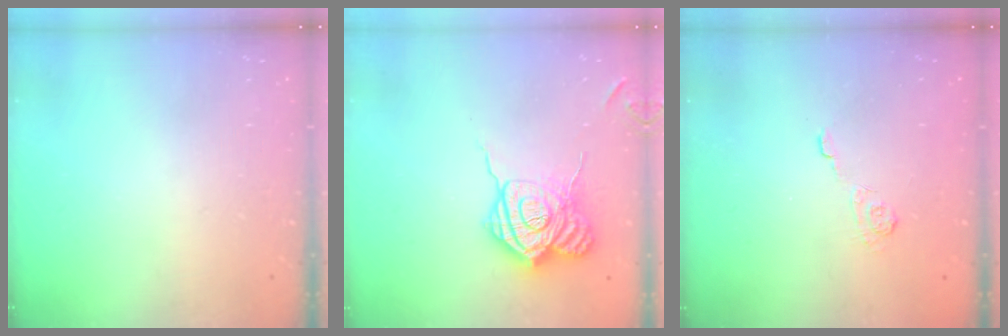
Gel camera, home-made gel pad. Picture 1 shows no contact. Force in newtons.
{"total": 18.3, "press": 18.2, "slide": 1.3}
{"total": 3.0, "press": 2.6, "slide": 1.4}